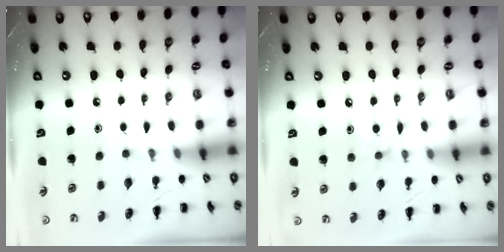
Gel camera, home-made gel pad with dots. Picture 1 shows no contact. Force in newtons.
{"total": 5.3, "press": 5.1, "slide": 1.3}